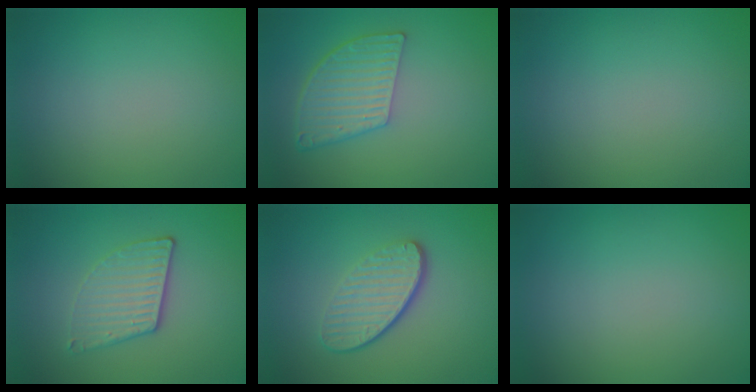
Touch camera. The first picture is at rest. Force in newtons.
{"total": 5.6, "press": 4.1, "slide": 3.7}
{"total": 0.0}
{"total": 3.3, "press": 3.0, "slide": 1.3}
{"total": 4.2, "press": 3.0, "slide": 3.0}
{"total": 0.0}